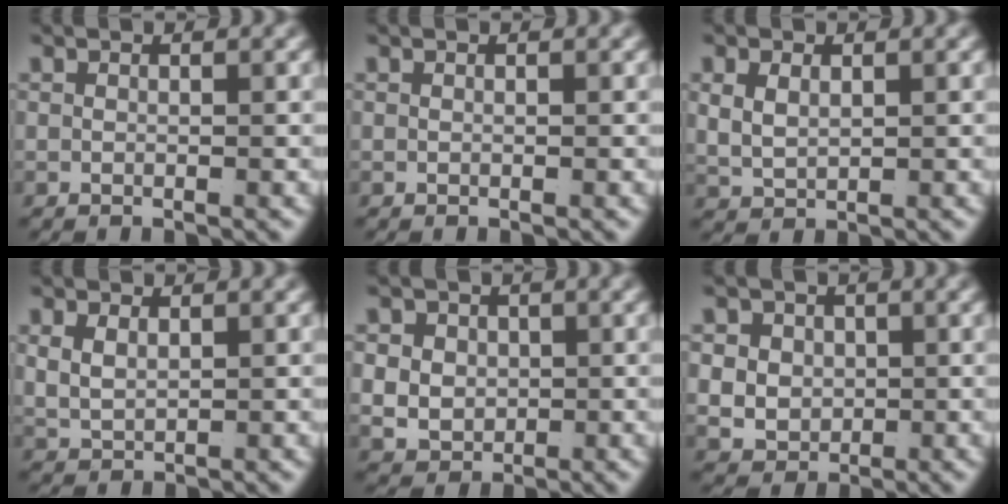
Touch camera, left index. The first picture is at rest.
{"total": 0.0}
{"total": 3.3, "force": [0.8, 2.7, 1.7], "torque": [-0.050, -0.009, 0.025]}
{"total": 3.0, "force": [0.8, 2.4, 1.6], "torque": [-0.047, -0.009, 0.026]}
{"total": 6.1, "force": [0.0, 5.6, 2.5], "torque": [-0.059, -0.018, 0.007]}
{"total": 6.8, "force": [0.1, 6.2, 2.7], "torque": [-0.063, -0.021, 0.007]}